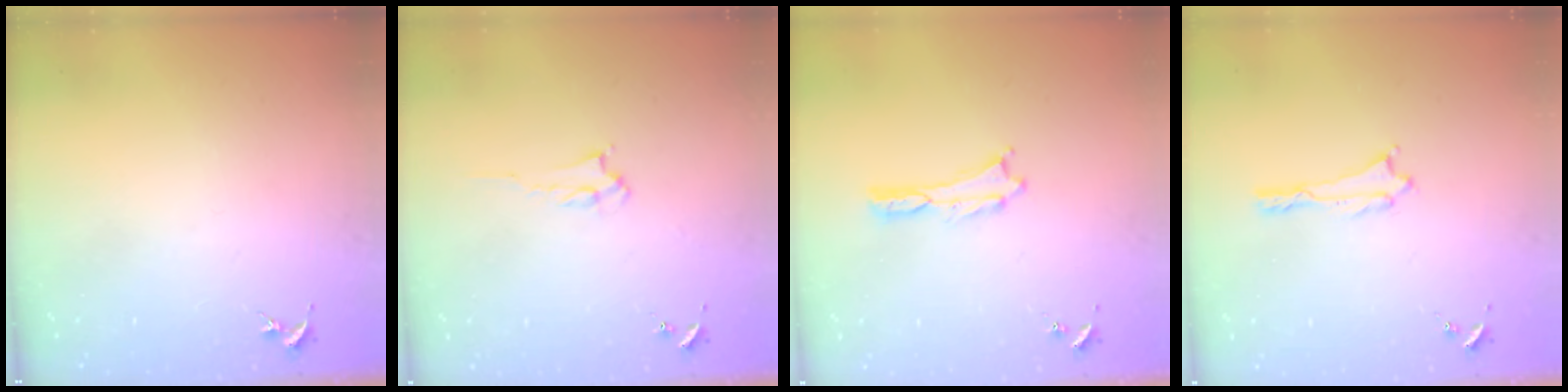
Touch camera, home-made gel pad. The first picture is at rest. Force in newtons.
{"total": 2.0, "press": 1.9, "slide": 0.3}
{"total": 0.0}
{"total": 0.0}